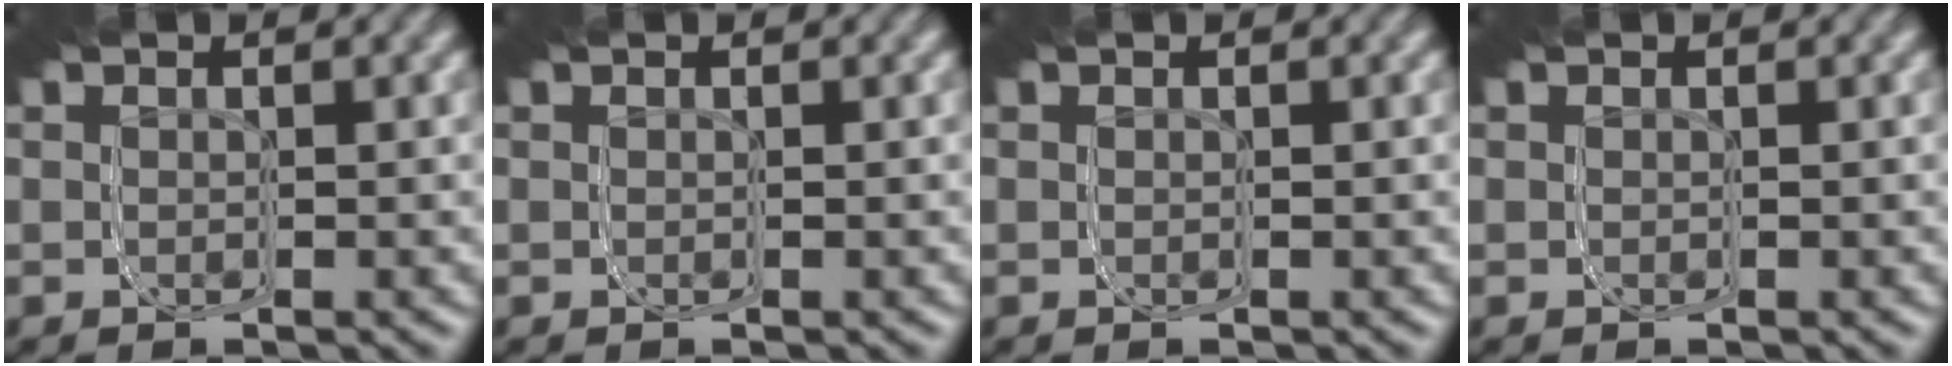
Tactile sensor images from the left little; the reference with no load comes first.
{"total": 0.0}
{"total": 0.0}
{"total": 0.0}